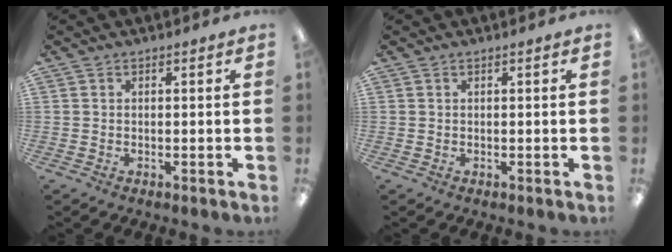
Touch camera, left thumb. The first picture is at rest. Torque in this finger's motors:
{"motor_torque": [0.00, 0.00, -0.12, 0.04, 0.00]}